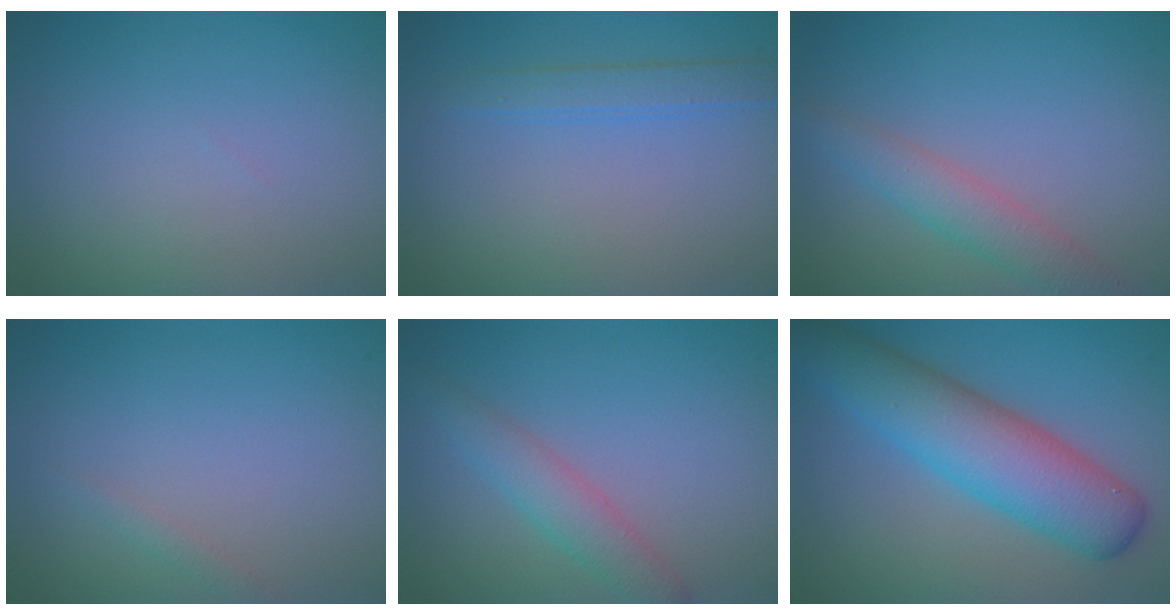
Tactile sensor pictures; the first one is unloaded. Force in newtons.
{"total": 1.9, "press": 1.9, "slide": 0.1}
{"total": 3.1, "press": 3.1, "slide": 0.0}
{"total": 0.7, "press": 0.7, "slide": 0.0}
{"total": 2.8, "press": 2.8, "slide": 0.1}
{"total": 8.5, "press": 8.5, "slide": 0.2}